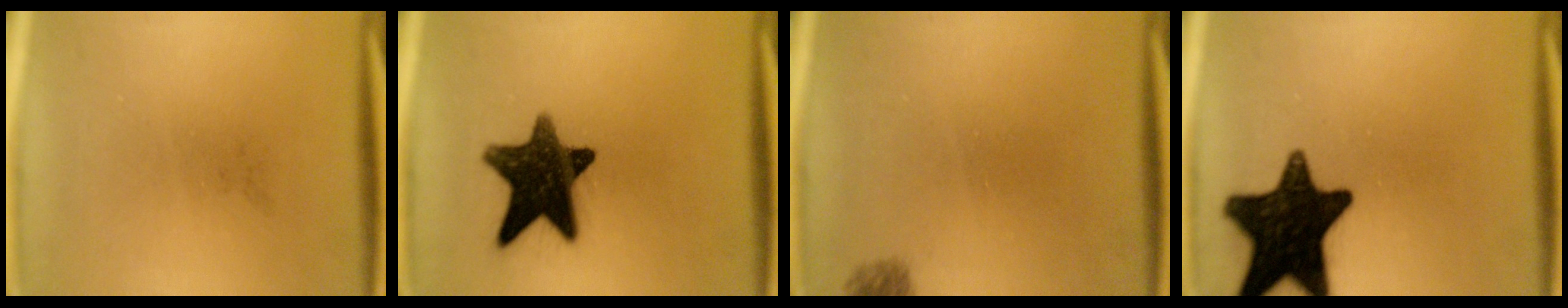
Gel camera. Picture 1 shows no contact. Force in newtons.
{"total": 14.1}
{"total": 1.4}
{"total": 16.7}